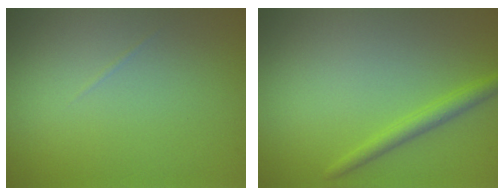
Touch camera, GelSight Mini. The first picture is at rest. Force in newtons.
{"total": 1.8, "press": 1.8, "slide": 0.1}